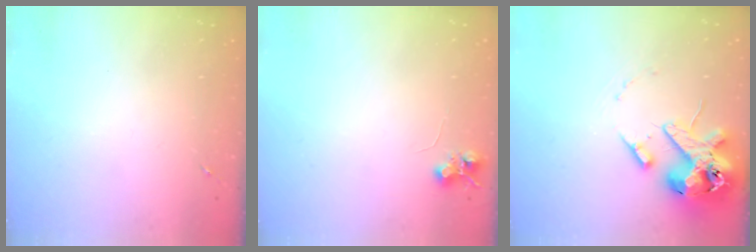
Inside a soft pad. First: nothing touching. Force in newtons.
{"total": 6.5, "press": 6.4, "slide": 0.9}
{"total": 15.6, "press": 15.4, "slide": 2.4}